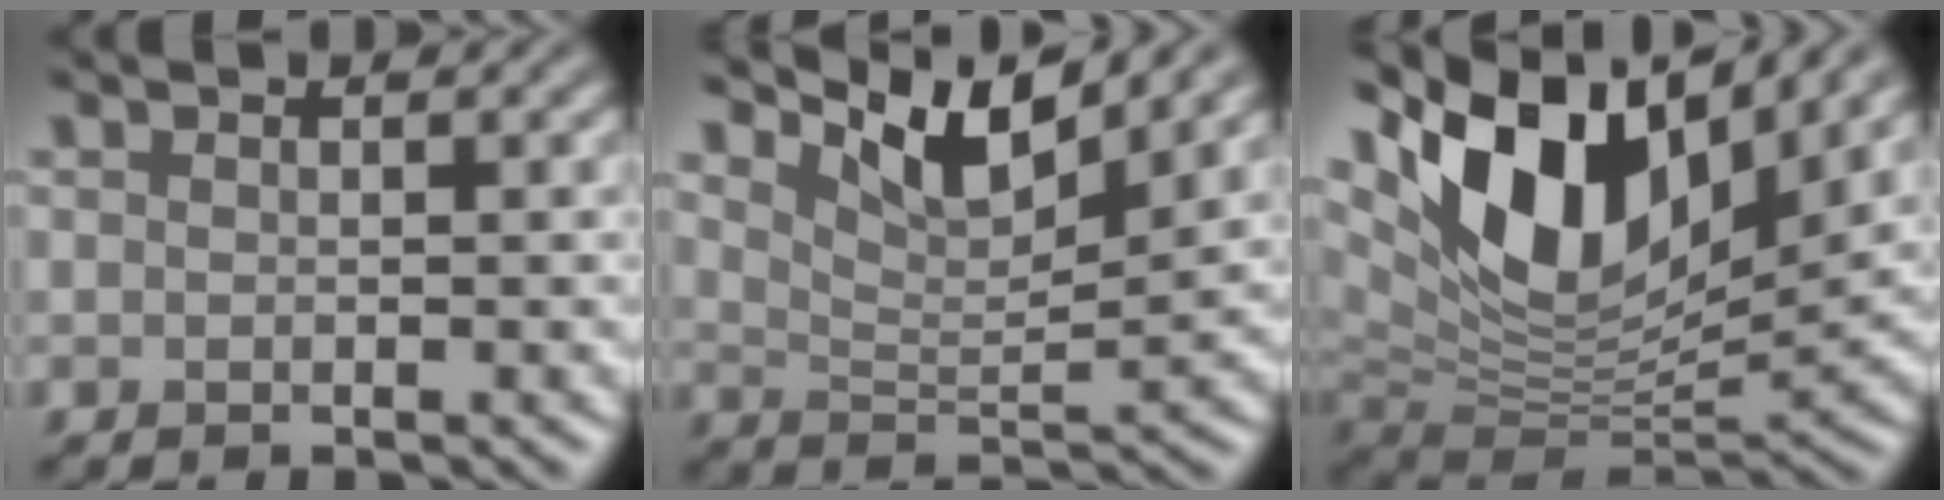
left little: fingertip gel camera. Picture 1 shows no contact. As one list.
[{"total": 6.4, "force": [4.9, 1.4, 3.9], "torque": [-0.076, 0.000, 0.087]}, {"total": 13.9, "force": [6.8, 6.9, 10.0], "torque": [-0.184, 0.018, 0.122]}]